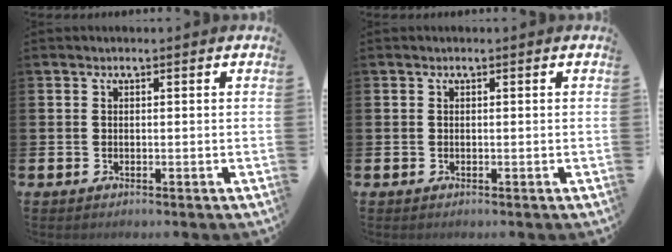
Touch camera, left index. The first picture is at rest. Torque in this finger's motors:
{"motor_torque": [0.00, 0.00, 0.00, 0.01]}